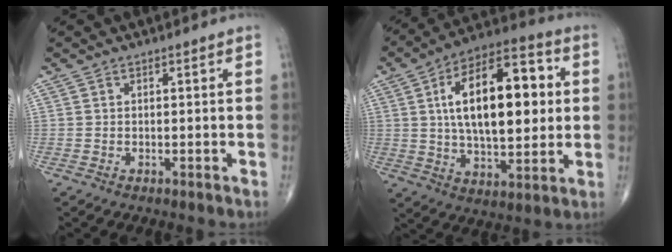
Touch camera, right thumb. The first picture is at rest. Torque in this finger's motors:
{"motor_torque": [0.96, 4.05, 2.21, 0.56, 0.23]}